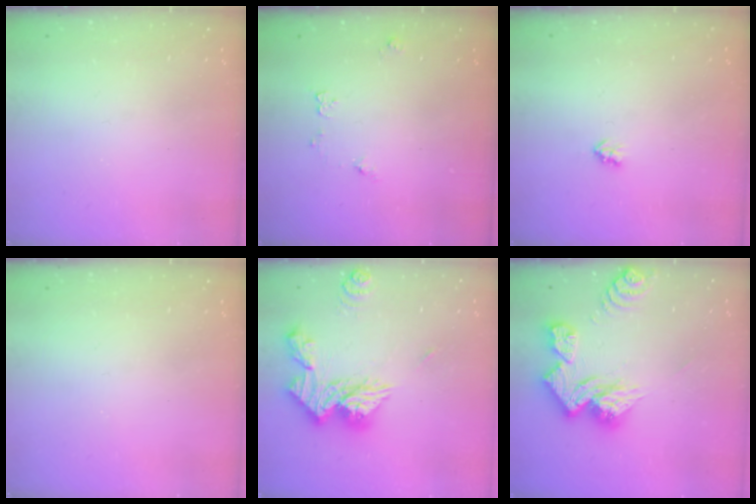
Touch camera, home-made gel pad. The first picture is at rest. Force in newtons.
{"total": 4.8, "press": 4.7, "slide": 0.6}
{"total": 2.4, "press": 2.4, "slide": 0.4}
{"total": 0.0}
{"total": 17.9, "press": 17.8, "slide": 1.8}
{"total": 14.5, "press": 14.4, "slide": 1.5}